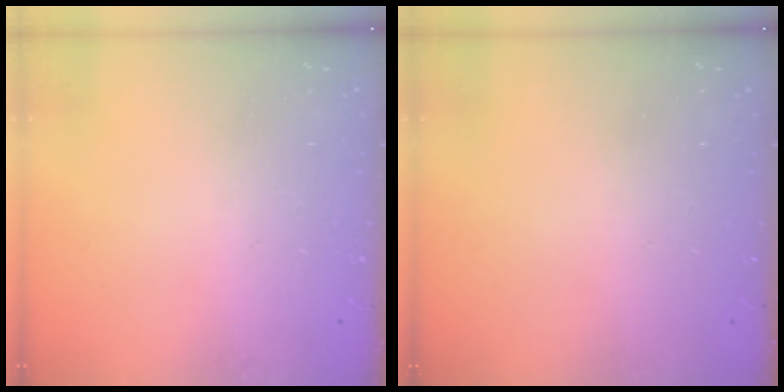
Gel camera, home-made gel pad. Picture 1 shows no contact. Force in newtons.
{"total": 0.0}